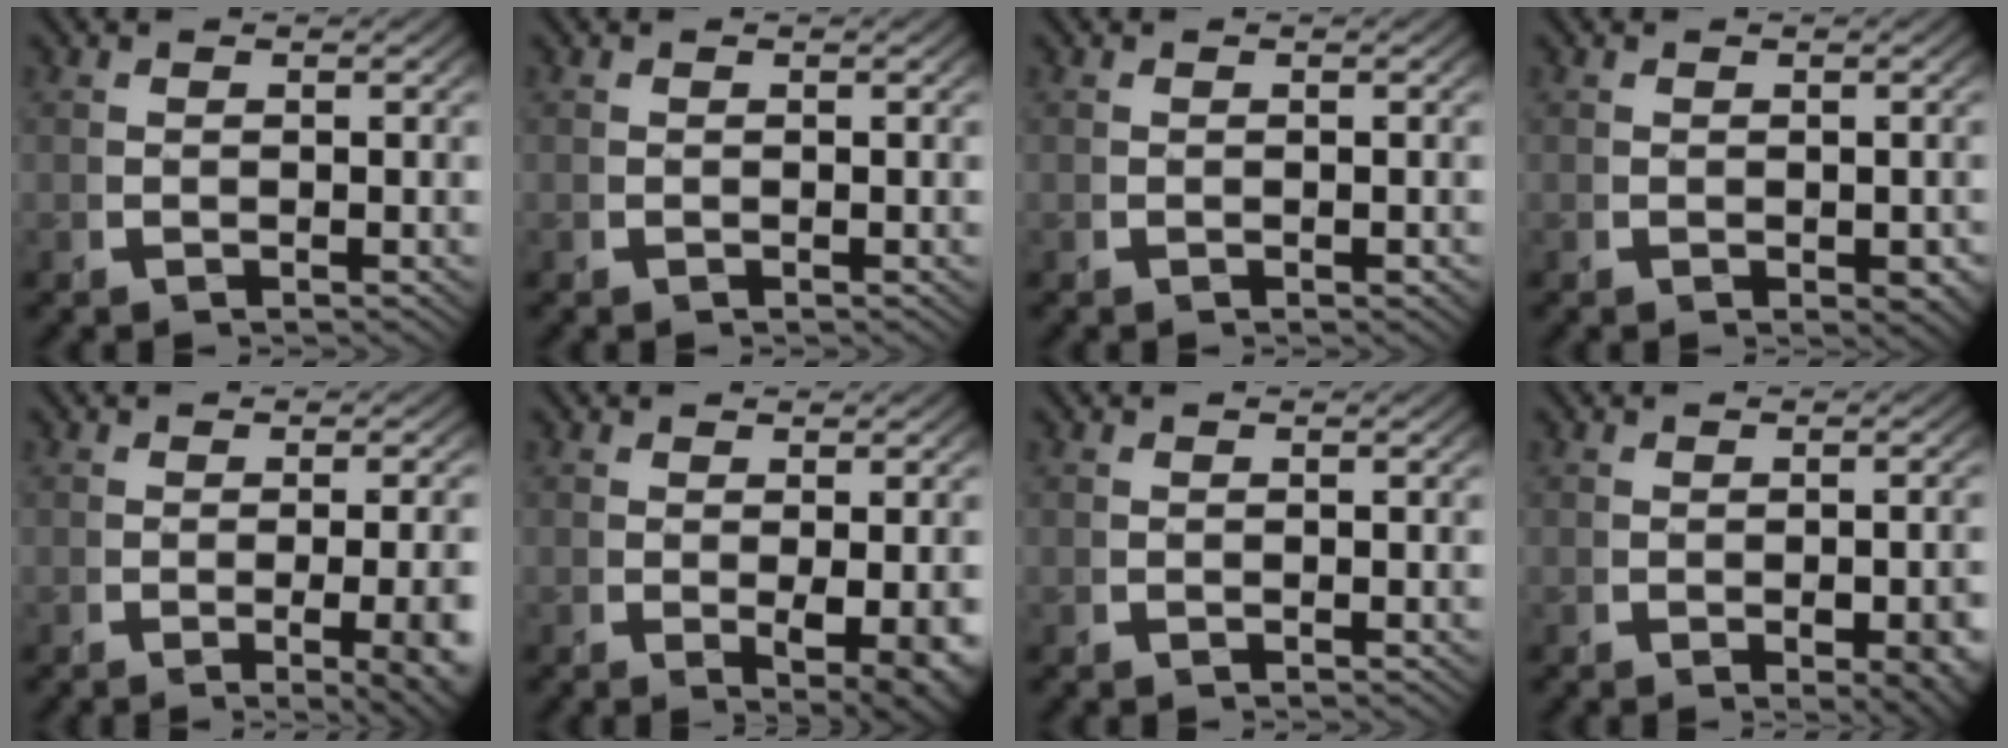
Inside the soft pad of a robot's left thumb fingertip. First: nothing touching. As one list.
[{"total": 0.0}, {"total": 0.0}, {"total": 1.2, "force": [-0.1, 0.8, 0.9], "torque": [-0.009, -0.009, 0.002]}, {"total": 5.5, "force": [-1.4, 1.6, 5.0], "torque": [-0.072, -0.014, -0.016]}, {"total": 4.6, "force": [-0.6, 1.8, 4.2], "torque": [-0.071, -0.027, 0.005]}, {"total": 0.0}, {"total": 3.4, "force": [-0.8, 1.5, 2.9], "torque": [-0.037, -0.012, -0.005]}]